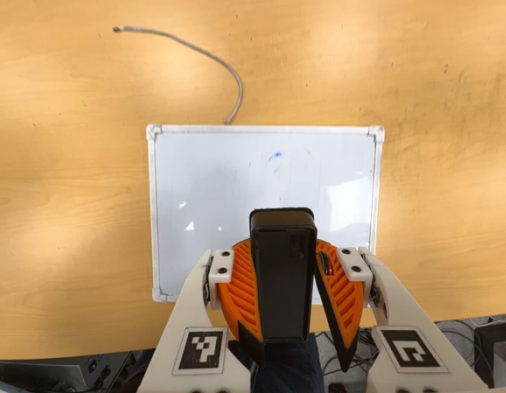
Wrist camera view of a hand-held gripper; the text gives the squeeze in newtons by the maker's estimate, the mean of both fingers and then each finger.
{"total": 10.4, "left": 9.6, "right": 11.2}